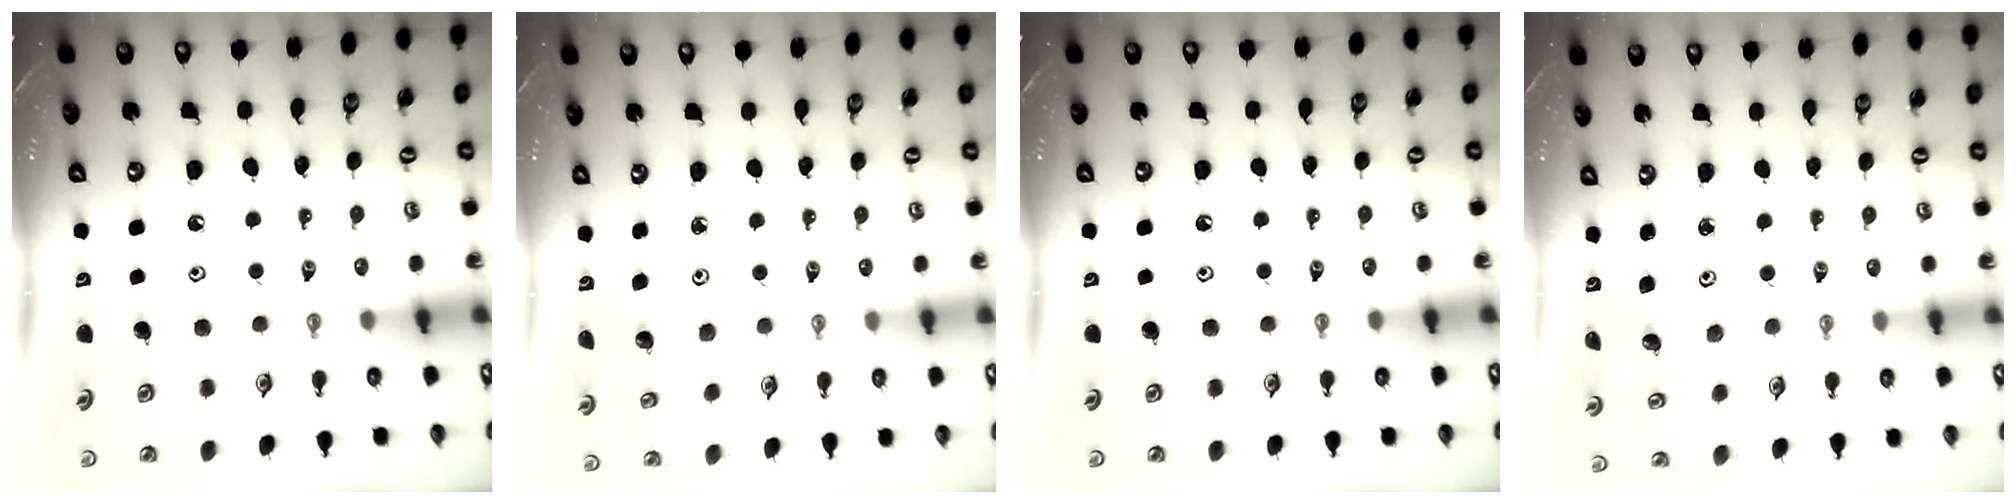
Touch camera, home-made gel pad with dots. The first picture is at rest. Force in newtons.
{"total": 2.9, "press": 2.9, "slide": 0.3}
{"total": 0.0}
{"total": 1.9, "press": 1.9, "slide": 0.2}